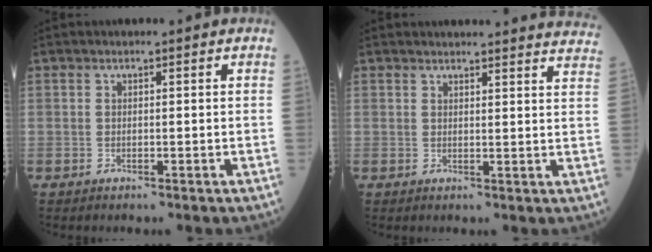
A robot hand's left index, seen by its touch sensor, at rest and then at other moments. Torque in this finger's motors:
{"motor_torque": [0.51, -0.59, -0.07, -0.01]}